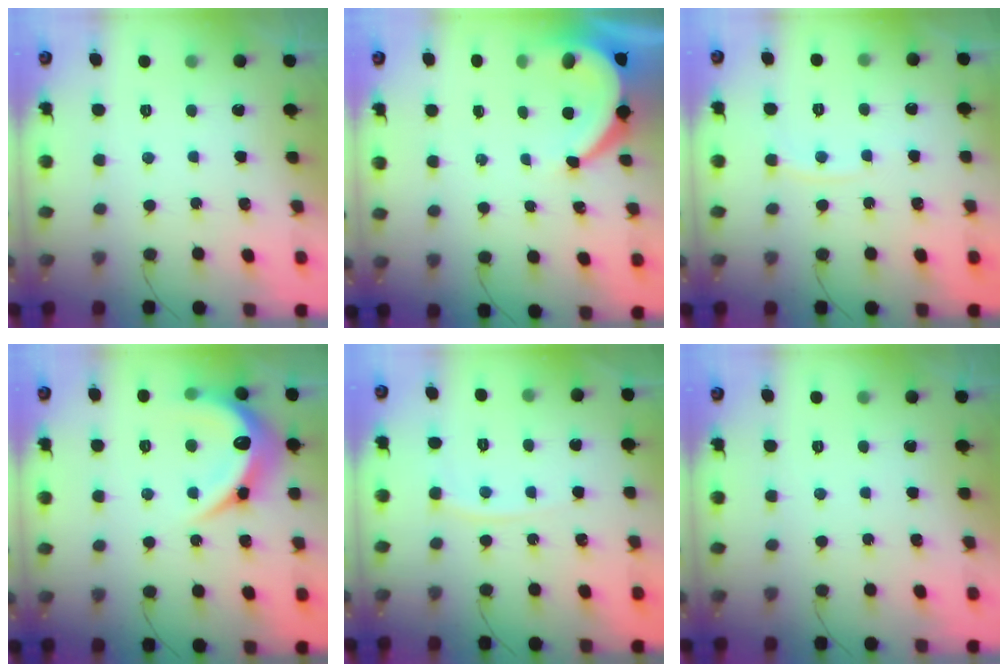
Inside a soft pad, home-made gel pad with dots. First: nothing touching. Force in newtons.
{"total": 8.1, "press": 8.0, "slide": 0.9}
{"total": 4.1, "press": 4.0, "slide": 0.5}
{"total": 17.3, "press": 17.3, "slide": 0.3}
{"total": 3.8, "press": 3.8, "slide": 0.1}
{"total": 0.0}